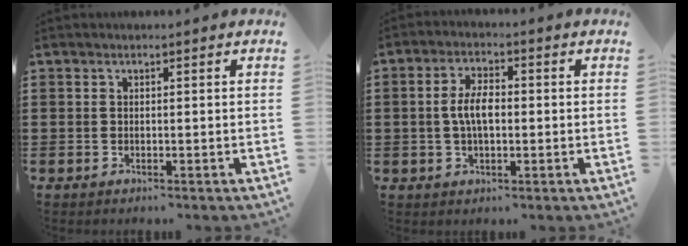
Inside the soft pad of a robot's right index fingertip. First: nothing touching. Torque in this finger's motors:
{"motor_torque": [0.32, -0.21, 0.22, 0.07]}